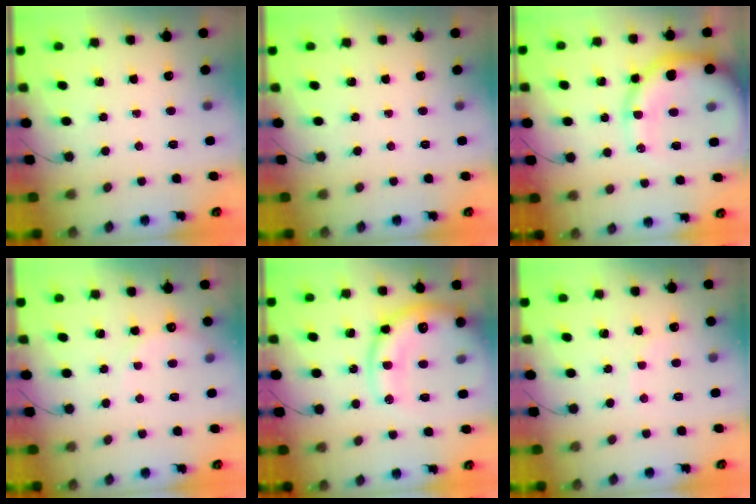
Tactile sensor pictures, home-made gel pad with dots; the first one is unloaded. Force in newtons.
{"total": 0.0}
{"total": 15.2, "press": 14.6, "slide": 4.2}
{"total": 6.0, "press": 5.9, "slide": 1.3}
{"total": 18.4, "press": 18.2, "slide": 2.7}
{"total": 3.9, "press": 3.7, "slide": 1.1}